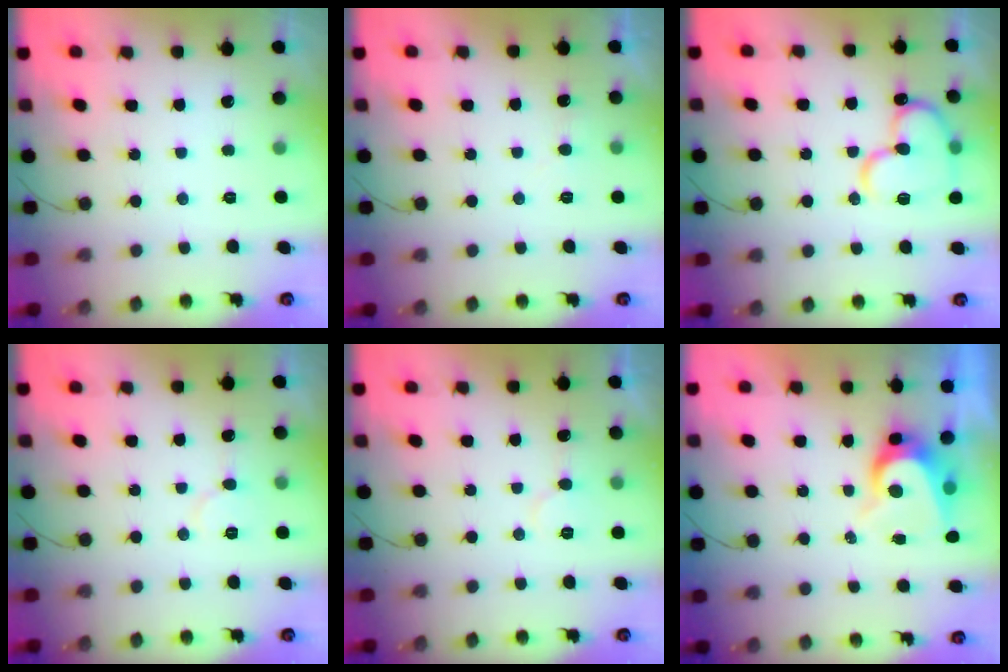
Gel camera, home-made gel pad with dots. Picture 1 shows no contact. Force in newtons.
{"total": 3.5, "press": 3.5, "slide": 0.4}
{"total": 15.5, "press": 15.4, "slide": 2.1}
{"total": 5.2, "press": 5.2, "slide": 0.5}
{"total": 6.9, "press": 6.9, "slide": 0.5}
{"total": 7.2, "press": 7.1, "slide": 0.6}